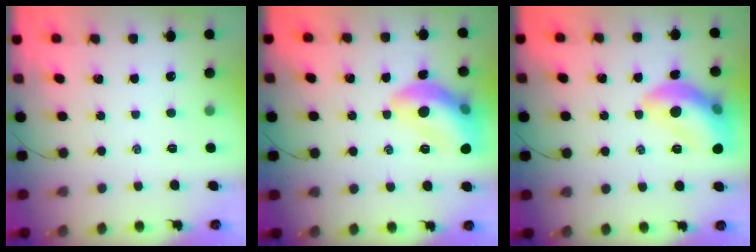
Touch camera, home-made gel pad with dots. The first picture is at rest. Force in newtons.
{"total": 14.2, "press": 14.1, "slide": 1.0}
{"total": 14.2, "press": 14.1, "slide": 1.0}